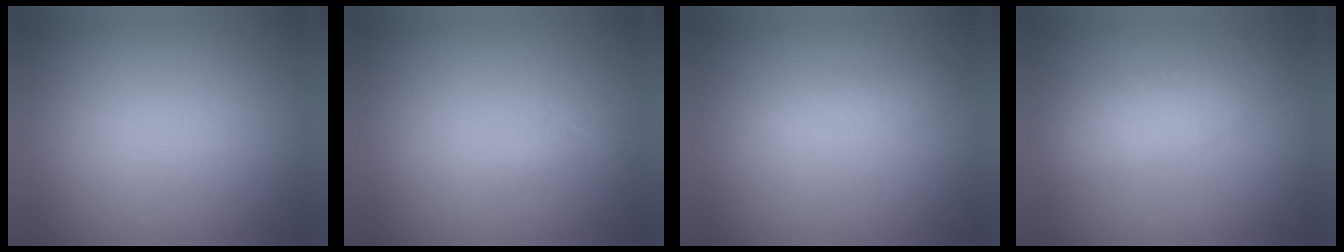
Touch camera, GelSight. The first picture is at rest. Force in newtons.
{"total": 1.0}
{"total": 1.8}
{"total": 2.8}